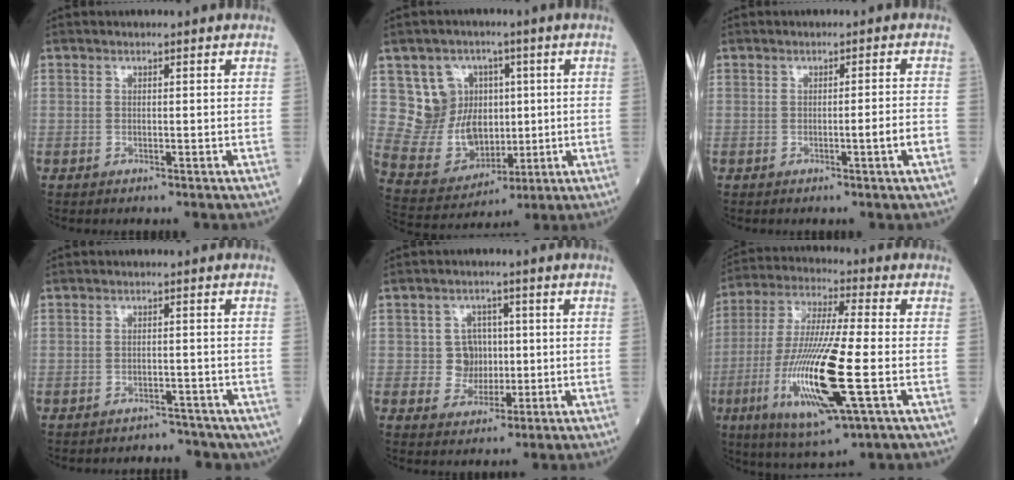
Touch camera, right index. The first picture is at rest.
{"total": 10.5, "force": [2.4, 9.4, 3.9], "torque": [-0.085, 0.032, 0.065]}
{"total": 2.4, "force": [-1.0, -0.7, 2.0], "torque": [-0.031, -0.004, -0.017]}
{"total": 6.0, "force": [-5.3, 2.9, 0.3], "torque": [0.005, 0.011, -0.051]}
{"total": 4.2, "force": [0.1, 4.1, 1.0], "torque": [-0.009, 0.011, 0.005]}
{"total": 18.0, "force": [-4.8, 1.4, 17.3], "torque": [-0.361, -0.025, -0.085]}